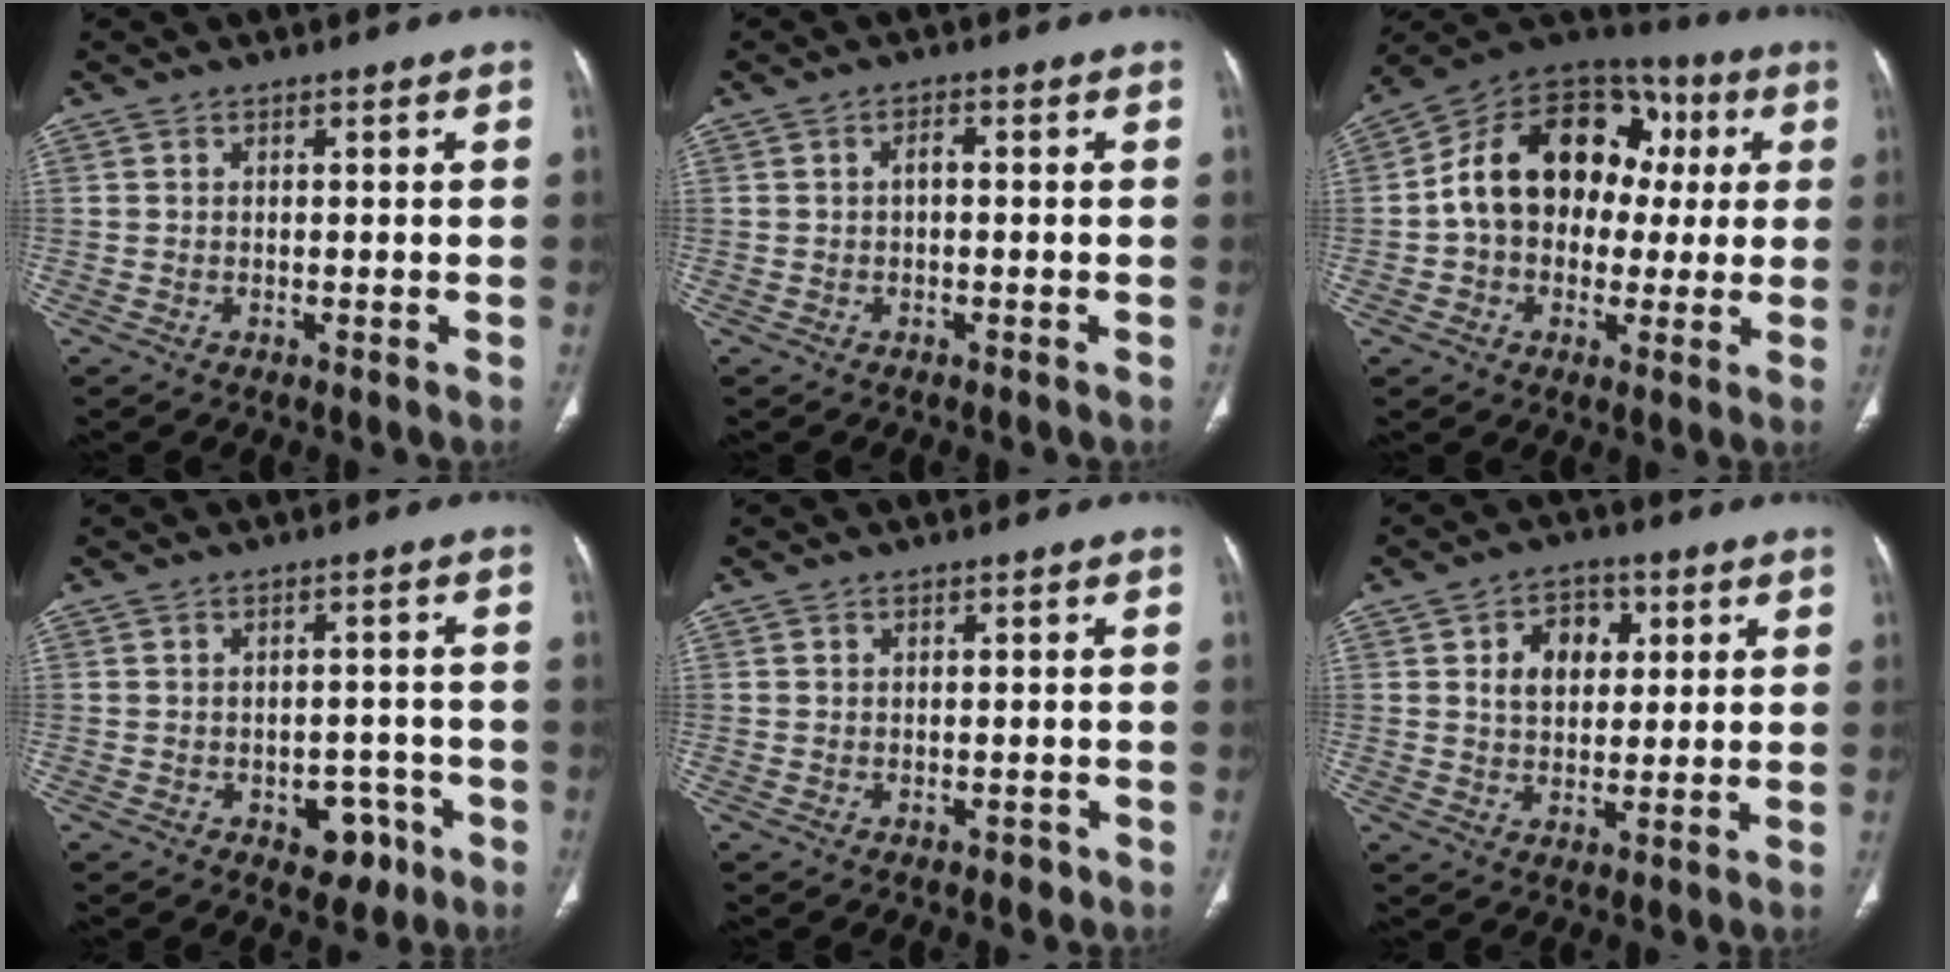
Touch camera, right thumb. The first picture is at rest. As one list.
[{"total": 1.4, "force": [-0.1, 0.7, 1.2], "torque": [-0.019, 0.005, -0.005]}, {"total": 20.4, "force": [1.9, 15.3, 13.3], "torque": [-0.179, 0.050, 0.024]}, {"total": 5.7, "force": [-2.8, 3.9, 3.0], "torque": [-0.010, 0.023, -0.031]}, {"total": 1.0, "force": [-0.6, 0.6, 0.5], "torque": [-0.004, 0.000, -0.006]}, {"total": 8.0, "force": [2.3, 5.8, 5.1], "torque": [-0.048, -0.003, 0.036]}]